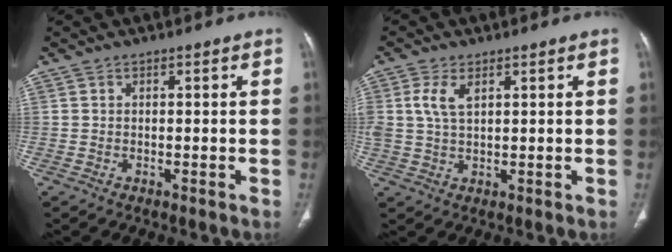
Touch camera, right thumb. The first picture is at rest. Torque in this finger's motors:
{"motor_torque": [2.47, 2.54, 2.77, 0.00, 1.05]}